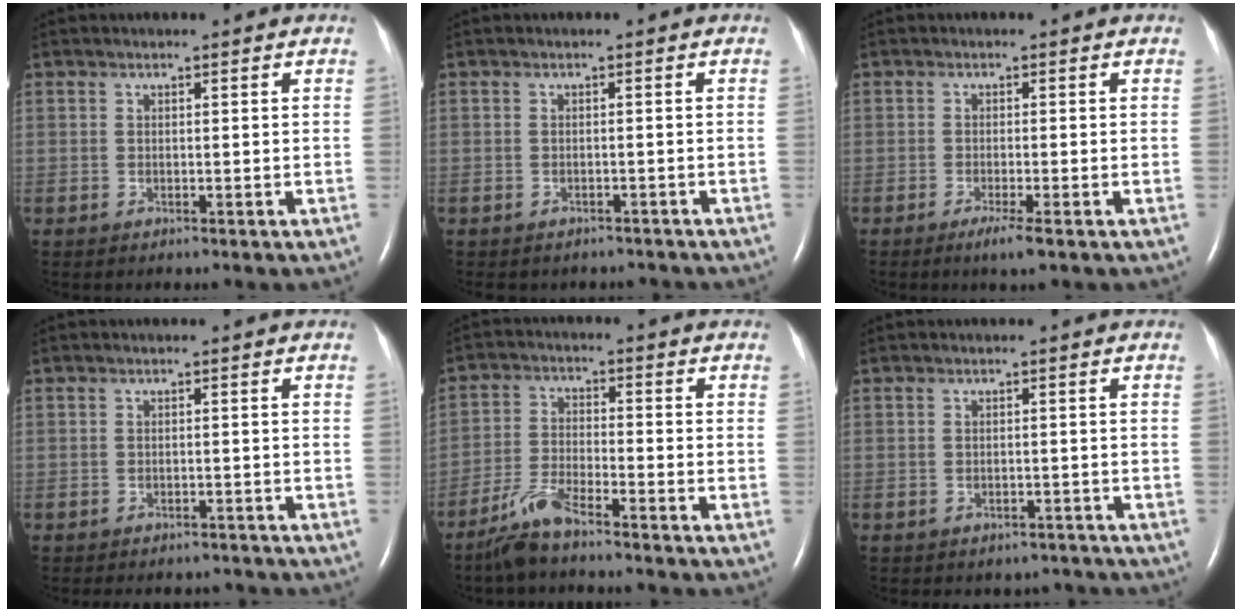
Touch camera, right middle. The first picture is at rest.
{"total": 4.4, "force": [-3.9, 1.9, 0.6], "torque": [-0.007, 0.003, -0.043]}
{"total": 2.7, "force": [-1.6, -0.1, 2.2], "torque": [-0.044, -0.010, -0.030]}
{"total": 6.5, "force": [-6.0, 2.1, 1.4], "torque": [-0.017, -0.001, -0.070]}
{"total": 6.2, "force": [-5.2, 0.4, 3.3], "torque": [-0.077, -0.018, -0.107]}
{"total": 4.2, "force": [-3.7, 2.1, 0.3], "torque": [-0.007, 0.013, -0.041]}